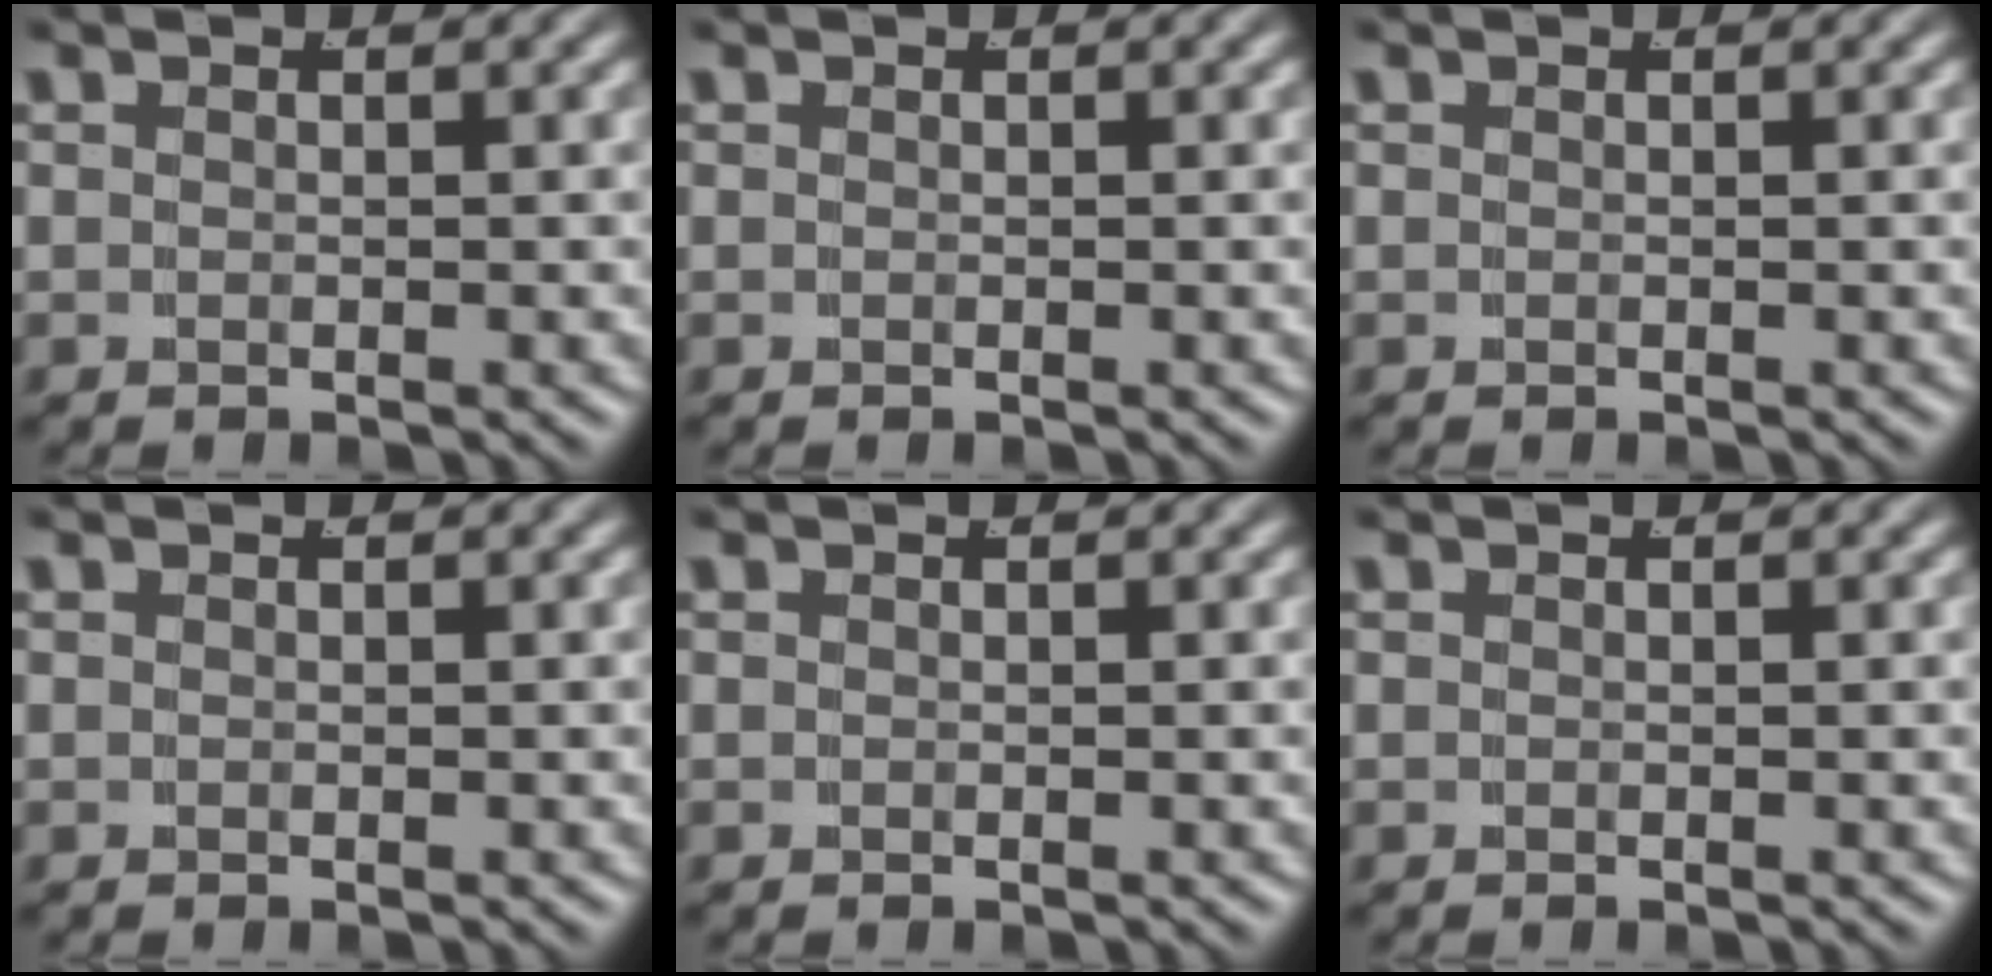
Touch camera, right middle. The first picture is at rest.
{"total": 0.0}
{"total": 0.0}
{"total": 0.0}
{"total": 0.0}
{"total": 0.0}